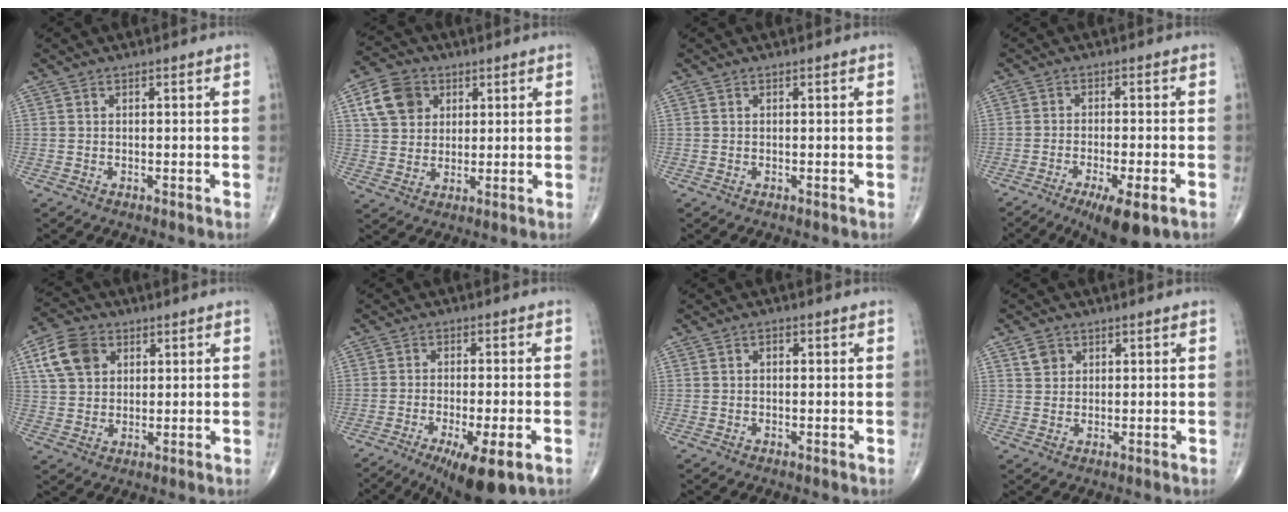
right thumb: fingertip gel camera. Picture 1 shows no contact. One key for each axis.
{"total": 9.0, "fx": 3.3, "fy": 7.2, "fz": 4.2, "tx": -0.056, "ty": -0.002, "tz": 0.061}
{"total": 0.0}
{"total": 9.3, "fx": -5.1, "fy": 2.2, "fz": 7.5, "tx": -0.119, "ty": -0.004, "tz": -0.077}
{"total": 9.1, "fx": 3.5, "fy": 6.7, "fz": 5.0, "tx": -0.080, "ty": -0.001, "tz": 0.064}
{"total": 11.4, "fx": -6.0, "fy": 2.9, "fz": 9.2, "tx": -0.145, "ty": -0.006, "tz": -0.091}
{"total": 1.0, "fx": 0.2, "fy": 0.7, "fz": 0.7, "tx": -0.009, "ty": 0.003, "tz": 0.000}
{"total": 2.7, "fx": 1.4, "fy": 2.1, "fz": 0.8, "tx": -0.004, "ty": -0.005, "tz": 0.024}